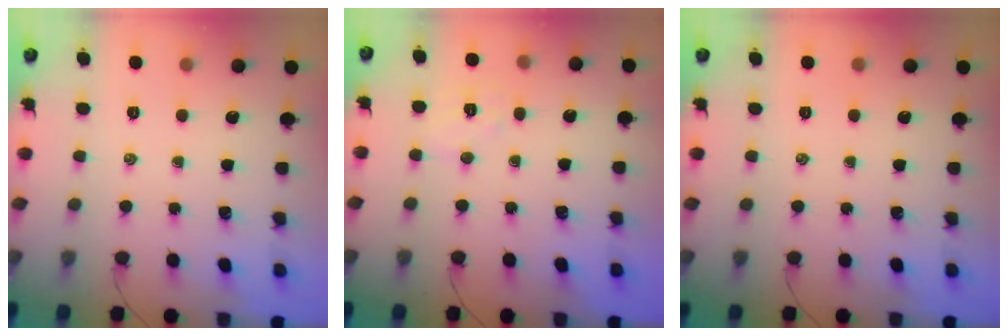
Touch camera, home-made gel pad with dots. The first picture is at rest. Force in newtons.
{"total": 5.4, "press": 5.3, "slide": 1.0}
{"total": 0.0}